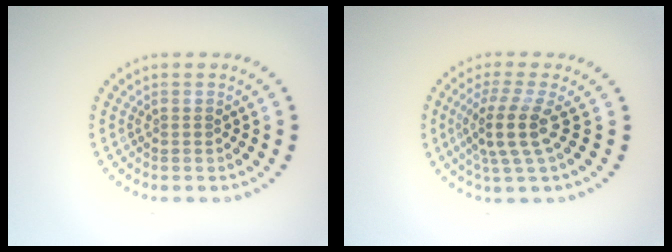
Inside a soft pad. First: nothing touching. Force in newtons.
{"total": 3.7, "press": 2.7, "slide": 2.5}